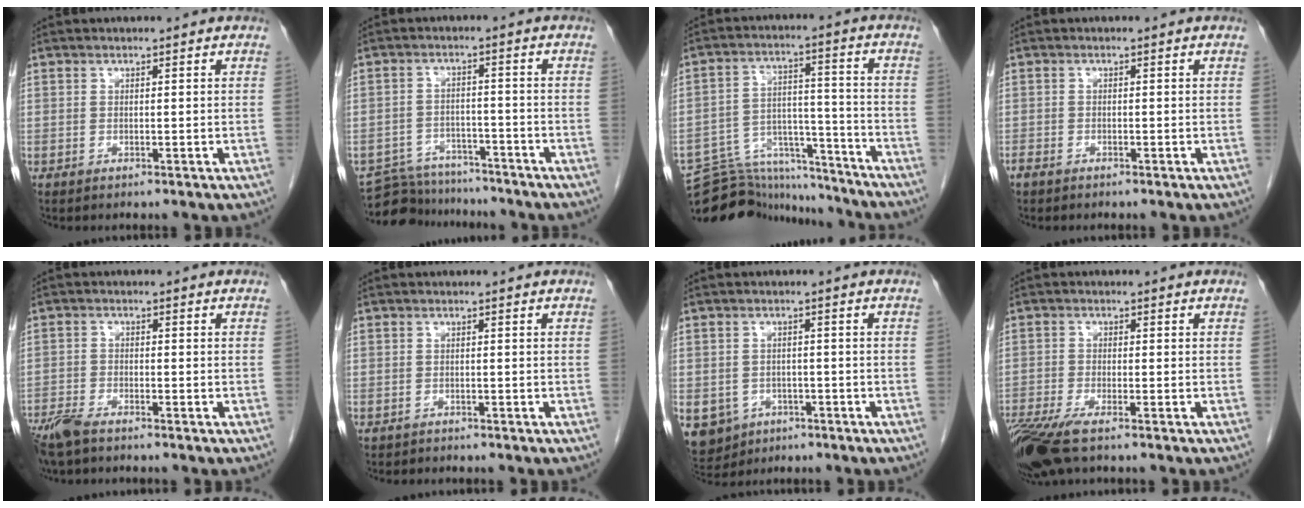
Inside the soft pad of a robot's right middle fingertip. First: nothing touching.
{"total": 10.1, "force": [-9.4, 3.3, 1.0], "torque": [-0.018, 0.009, -0.141]}
{"total": 15.4, "force": [-14.9, 3.6, 1.6], "torque": [-0.031, 0.042, -0.230]}
{"total": 1.4, "force": [-1.1, 0.6, 0.5], "torque": [-0.017, -0.002, -0.020]}
{"total": 5.0, "force": [-4.1, 1.1, 2.7], "torque": [-0.057, -0.011, -0.079]}
{"total": 0.9, "force": [-0.8, 0.4, 0.0], "torque": [-0.012, 0.000, -0.013]}
{"total": 9.3, "force": [-4.6, 7.6, 2.6], "torque": [-0.072, 0.001, -0.060]}
{"total": 8.0, "force": [-5.6, 1.5, 5.4], "torque": [-0.106, -0.018, -0.106]}